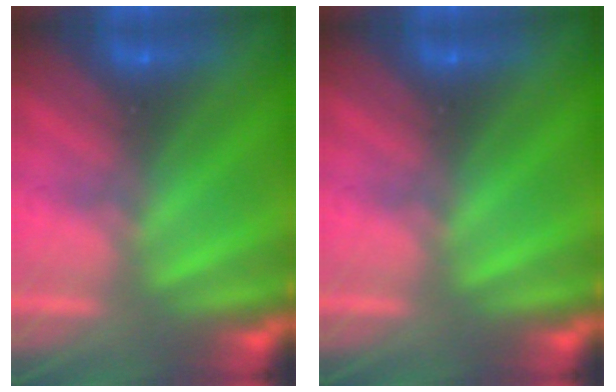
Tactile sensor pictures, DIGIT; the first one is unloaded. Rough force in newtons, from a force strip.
{"total": 0.0}